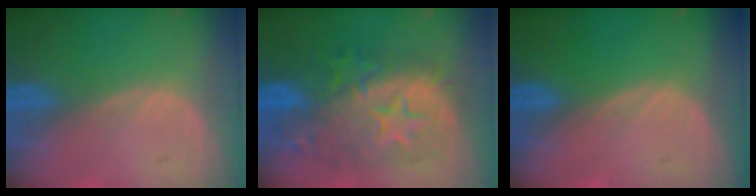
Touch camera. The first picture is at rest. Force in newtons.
{"total": 11.2, "press": 11.1, "slide": 0.8}
{"total": 0.0}